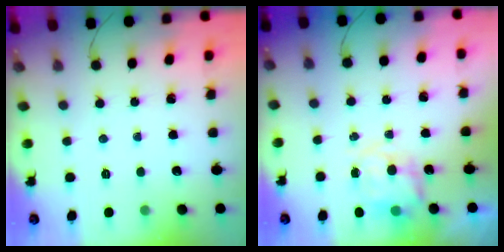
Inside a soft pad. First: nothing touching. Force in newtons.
{"total": 8.3, "press": 8.2, "slide": 1.1}